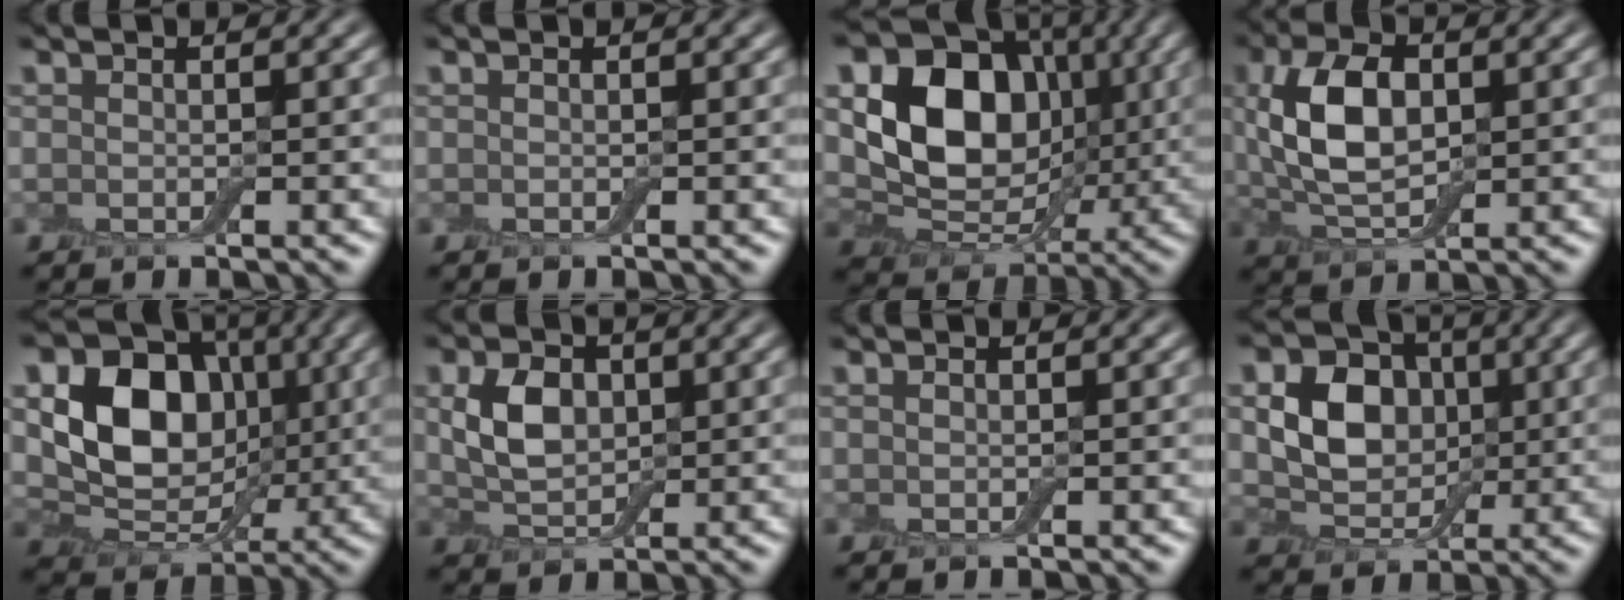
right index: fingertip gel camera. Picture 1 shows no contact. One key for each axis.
{"total": 0.0}
{"total": 11.3, "fx": 2.2, "fy": 8.9, "fz": 6.7, "tx": -0.127, "ty": -0.002, "tz": 0.030}
{"total": 6.3, "fx": 1.3, "fy": 3.7, "fz": 5.0, "tx": -0.107, "ty": 0.010, "tz": 0.024}
{"total": 9.9, "fx": 2.0, "fy": 7.8, "fz": 5.8, "tx": -0.117, "ty": -0.004, "tz": 0.028}
{"total": 3.8, "fx": 1.0, "fy": 2.7, "fz": 2.5, "tx": -0.059, "ty": 0.007, "tz": 0.016}
{"total": 0.0}
{"total": 5.8, "fx": 1.0, "fy": 4.7, "fz": 3.2, "tx": -0.062, "ty": 0.005, "tz": 0.009}